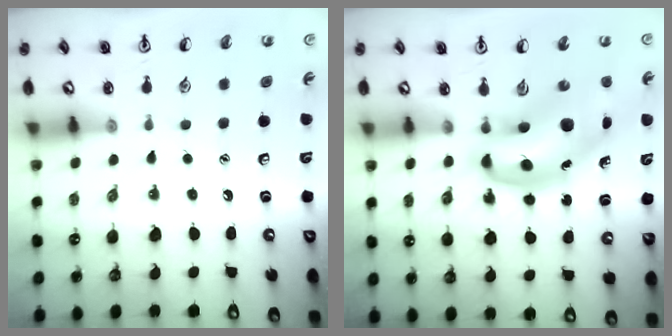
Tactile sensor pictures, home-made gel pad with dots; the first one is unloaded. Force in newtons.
{"total": 10.1, "press": 9.7, "slide": 3.0}